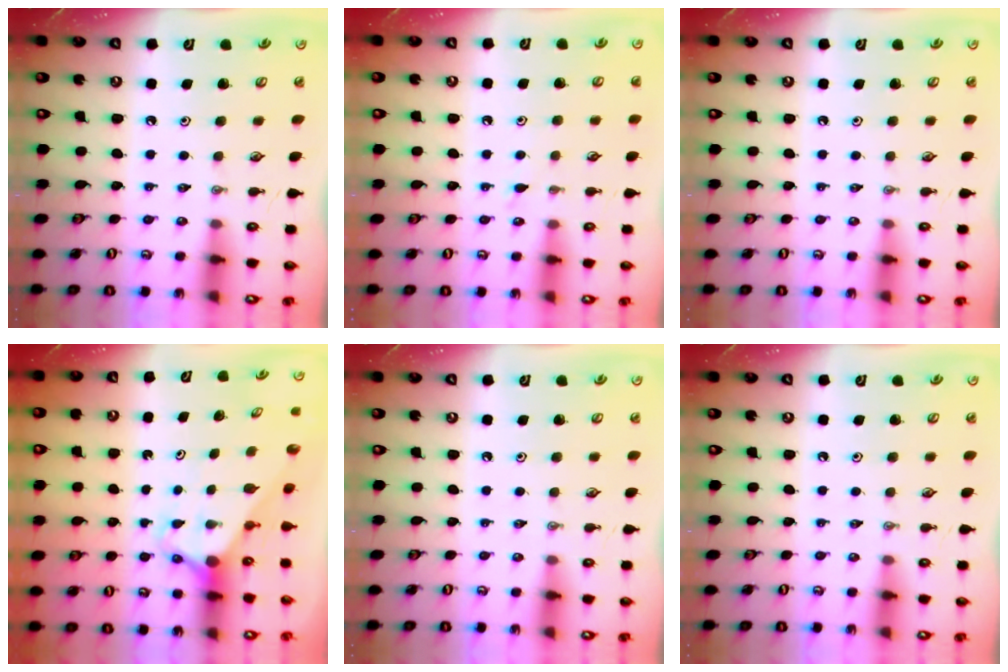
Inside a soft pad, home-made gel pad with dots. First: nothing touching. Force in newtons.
{"total": 4.7, "press": 4.7, "slide": 0.4}
{"total": 0.0}
{"total": 2.6, "press": 2.6, "slide": 0.1}
{"total": 0.0}
{"total": 0.0}